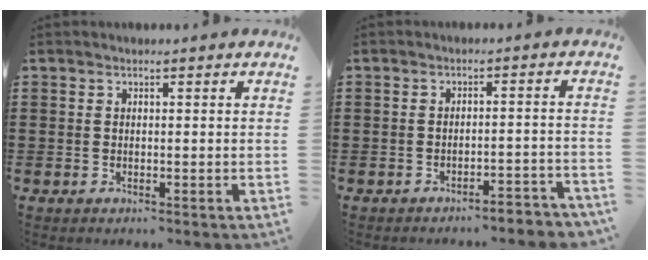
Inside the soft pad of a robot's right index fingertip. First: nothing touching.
{"total": 2.8, "force": [-2.6, -0.1, 0.8], "torque": [-0.017, 0.000, -0.056]}